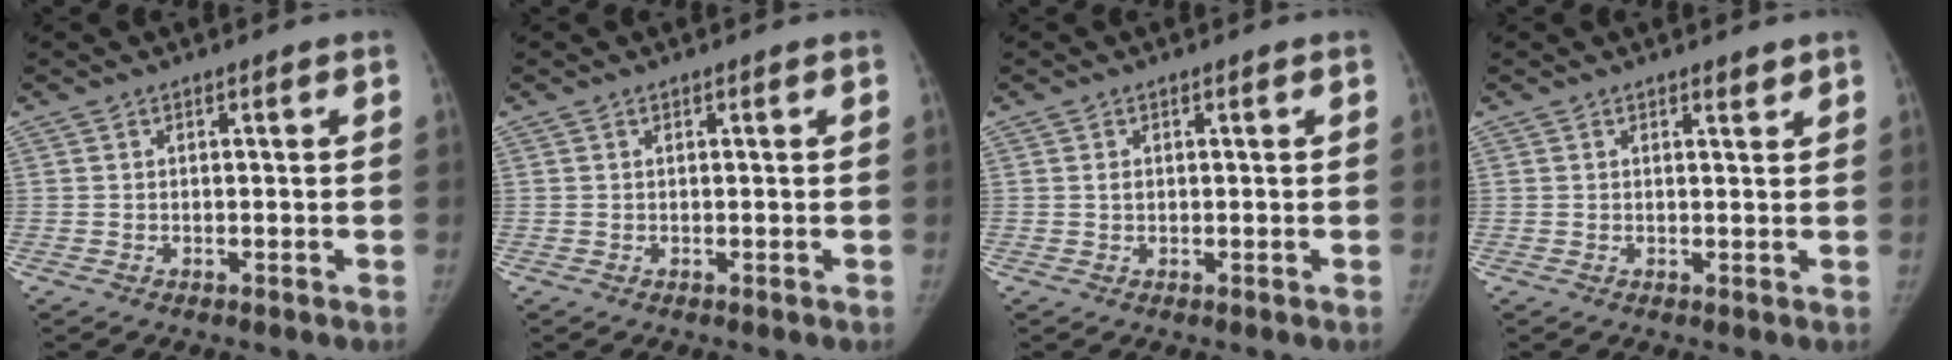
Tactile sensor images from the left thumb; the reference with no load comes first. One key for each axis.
{"total": 0.0}
{"total": 0.8, "fx": 0.2, "fy": 0.6, "fz": 0.5, "tx": -0.007, "ty": 0.001, "tz": 0.004}
{"total": 1.3, "fx": 1.1, "fy": 0.4, "fz": 0.6, "tx": -0.005, "ty": -0.009, "tz": 0.017}